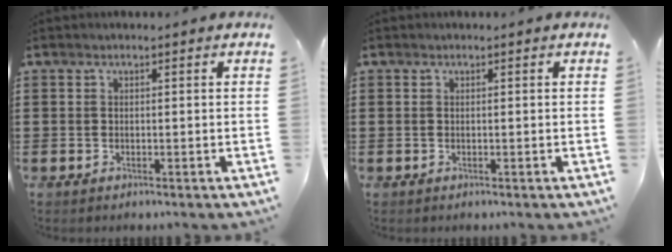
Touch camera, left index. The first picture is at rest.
{"total": 0.0}